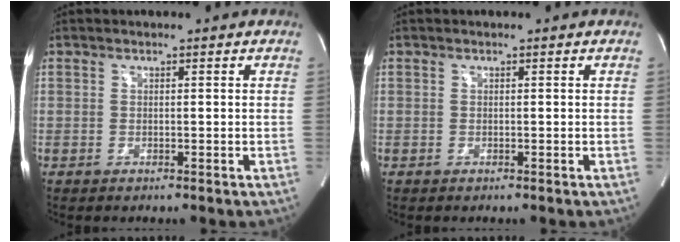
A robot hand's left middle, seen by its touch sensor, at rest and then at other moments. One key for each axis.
{"total": 0.0}